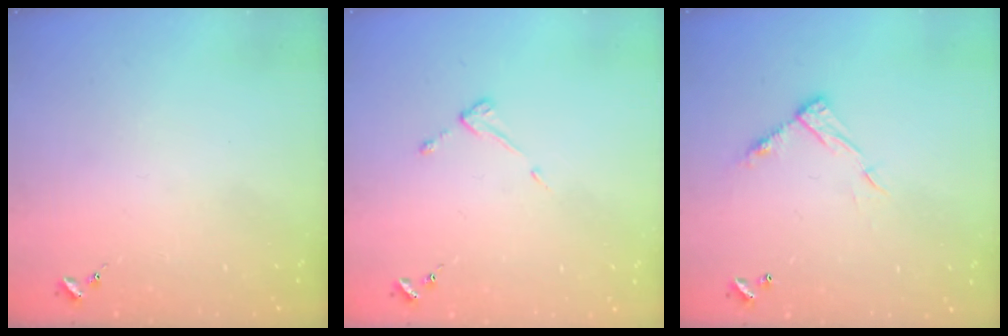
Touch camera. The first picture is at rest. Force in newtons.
{"total": 3.8, "press": 3.8, "slide": 0.4}
{"total": 9.4, "press": 9.4, "slide": 0.1}